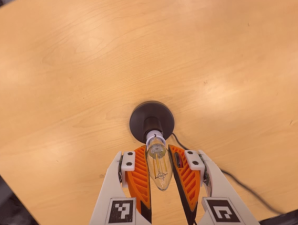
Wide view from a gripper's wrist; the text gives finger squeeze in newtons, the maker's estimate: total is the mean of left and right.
{"total": 11.4, "left": 10.7, "right": 12.0}